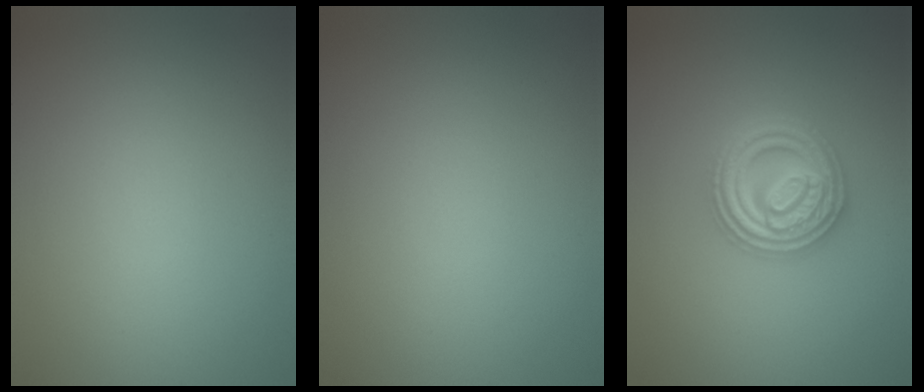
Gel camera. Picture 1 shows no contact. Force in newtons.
{"total": 0.0}
{"total": 4.9, "press": 4.8, "slide": 0.7}